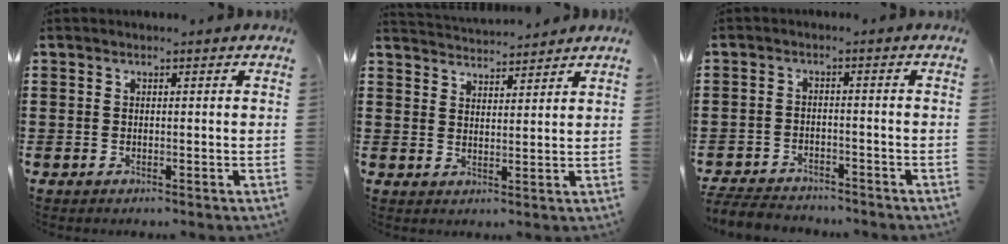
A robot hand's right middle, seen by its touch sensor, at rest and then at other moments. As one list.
[{"total": 3.2, "force": [3.2, 0.0, -0.2], "torque": [-0.007, -0.013, 0.059]}, {"total": 3.8, "force": [-3.7, 0.8, 0.1], "torque": [-0.013, 0.000, -0.081]}]